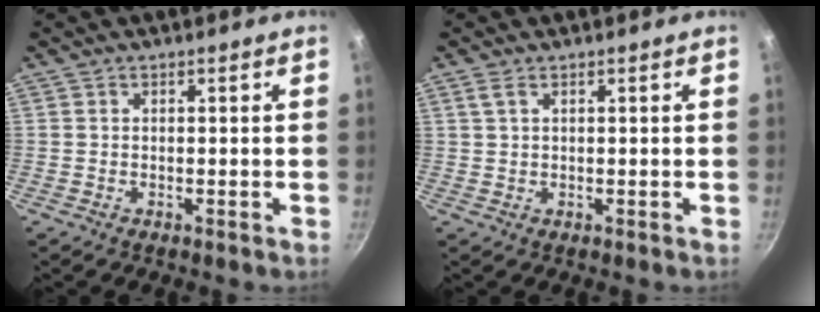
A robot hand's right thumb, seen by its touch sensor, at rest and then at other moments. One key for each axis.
{"total": 1.6, "fx": 0.9, "fy": 0.7, "fz": 1.2, "tx": -0.024, "ty": 0.000, "tz": 0.019}